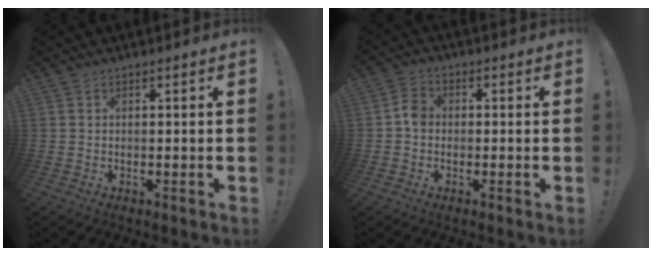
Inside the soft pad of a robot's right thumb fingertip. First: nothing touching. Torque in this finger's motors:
{"motor_torque": [0.40, 0.39, 0.54, -0.08, -0.01]}